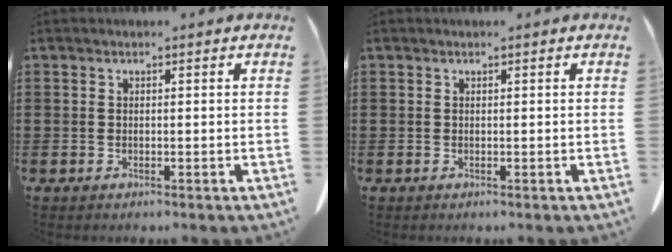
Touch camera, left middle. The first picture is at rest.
{"total": 0.0}